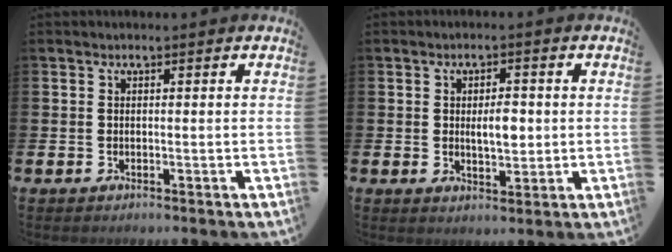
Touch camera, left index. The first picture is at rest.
{"total": 3.2, "force": [0.3, 1.6, 2.8], "torque": [-0.038, -0.001, 0.000]}